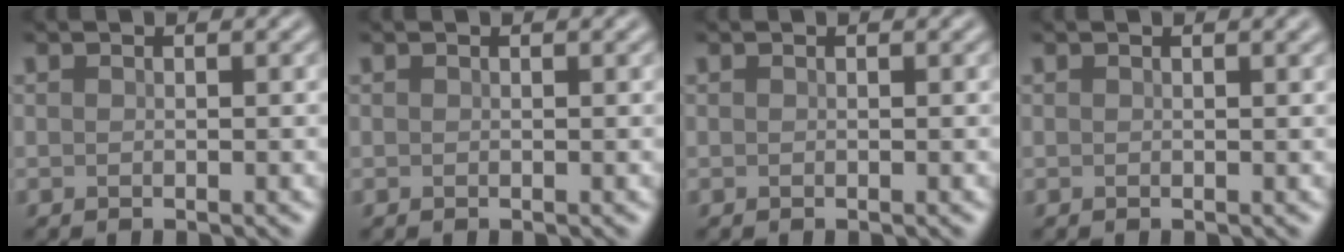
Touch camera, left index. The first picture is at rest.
{"total": 0.0}
{"total": 0.0}
{"total": 1.1, "force": [0.6, 0.3, 0.9], "torque": [-0.006, 0.005, 0.008]}